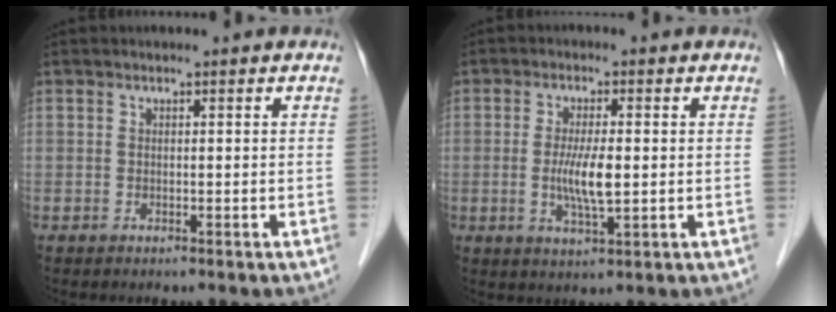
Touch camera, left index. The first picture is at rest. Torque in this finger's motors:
{"motor_torque": [0.83, 0.74, 0.21, 0.05]}